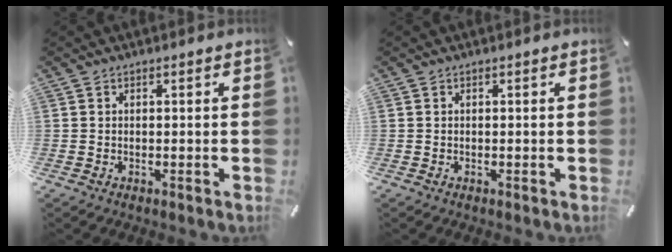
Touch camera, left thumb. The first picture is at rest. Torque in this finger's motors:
{"motor_torque": [0.00, 0.00, 0.00, 0.00, 0.00]}